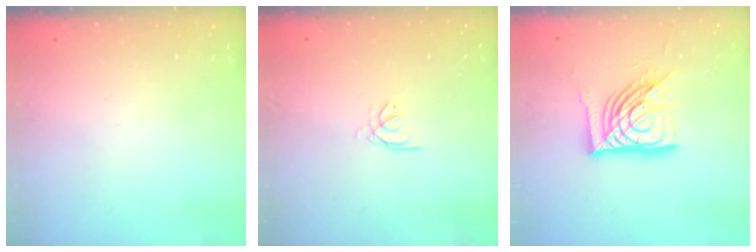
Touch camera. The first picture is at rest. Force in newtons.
{"total": 0.9, "press": 0.8, "slide": 0.4}
{"total": 16.7, "press": 16.6, "slide": 1.9}